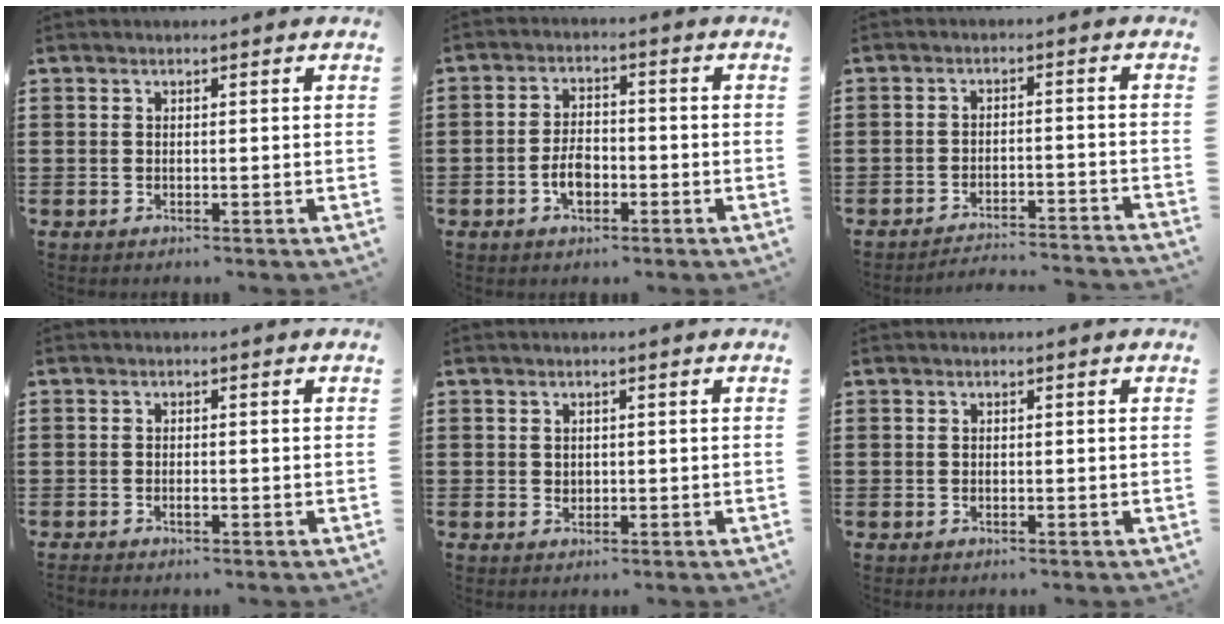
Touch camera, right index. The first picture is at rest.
{"total": 4.3, "force": [-1.7, 2.3, 3.2], "torque": [-0.072, 0.001, -0.035]}
{"total": 3.2, "force": [-3.2, 0.0, 0.4], "torque": [-0.012, 0.001, -0.069]}
{"total": 0.8, "force": [-0.5, 0.2, 0.6], "torque": [-0.013, -0.006, -0.007]}
{"total": 0.9, "force": [0.4, 0.8, 0.2], "torque": [-0.005, 0.004, 0.009]}
{"total": 0.0}